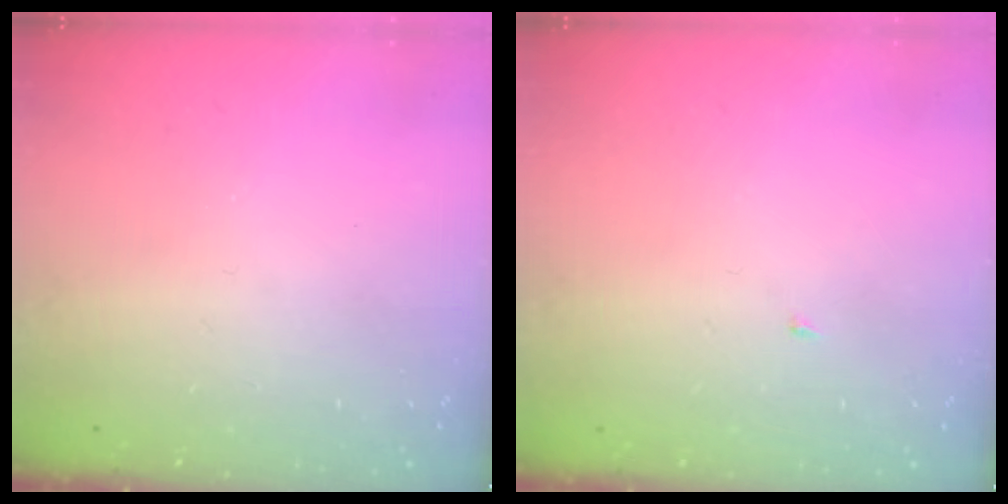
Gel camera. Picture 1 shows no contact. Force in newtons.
{"total": 1.8, "press": 1.8, "slide": 0.2}